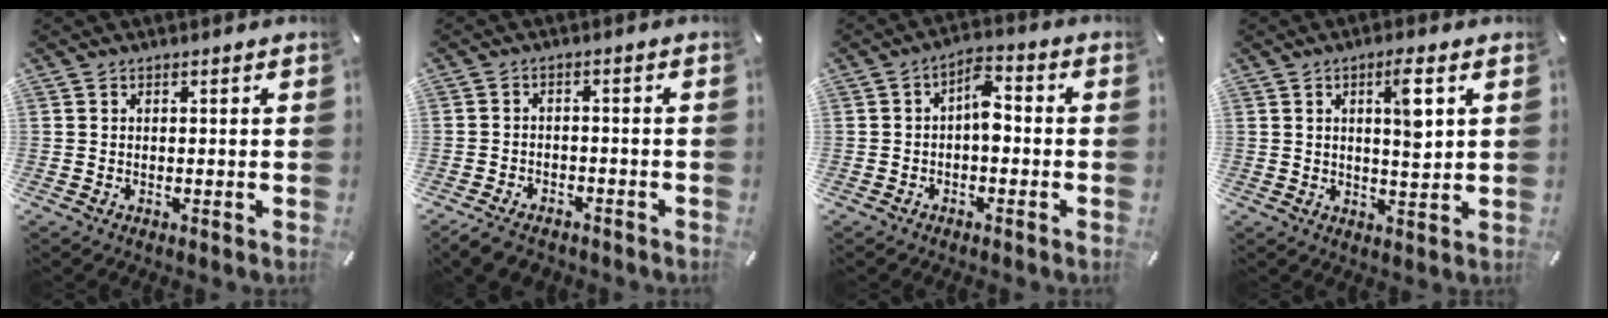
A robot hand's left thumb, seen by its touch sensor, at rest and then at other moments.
{"total": 4.6, "force": [-3.7, 2.2, 1.6], "torque": [-0.036, 0.018, -0.073]}
{"total": 5.8, "force": [-1.1, 3.3, 4.7], "torque": [-0.068, 0.014, -0.025]}
{"total": 6.8, "force": [2.2, 1.5, 6.2], "torque": [-0.093, -0.012, 0.029]}